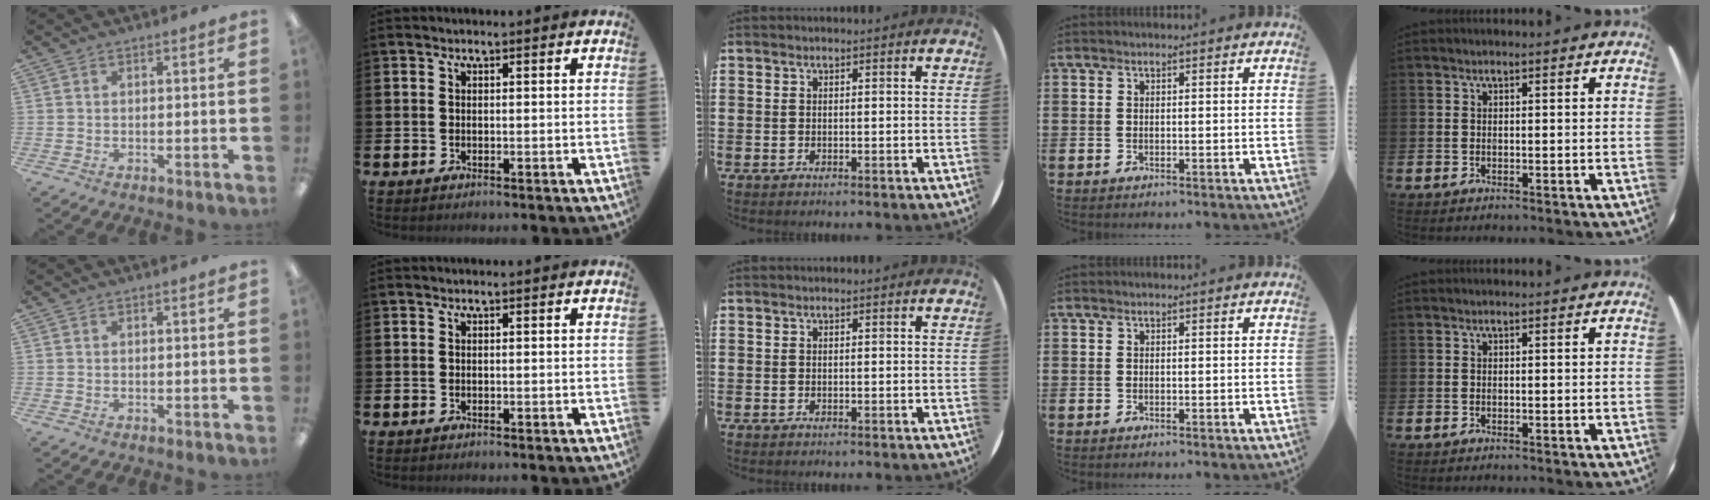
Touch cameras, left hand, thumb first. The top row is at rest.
{}